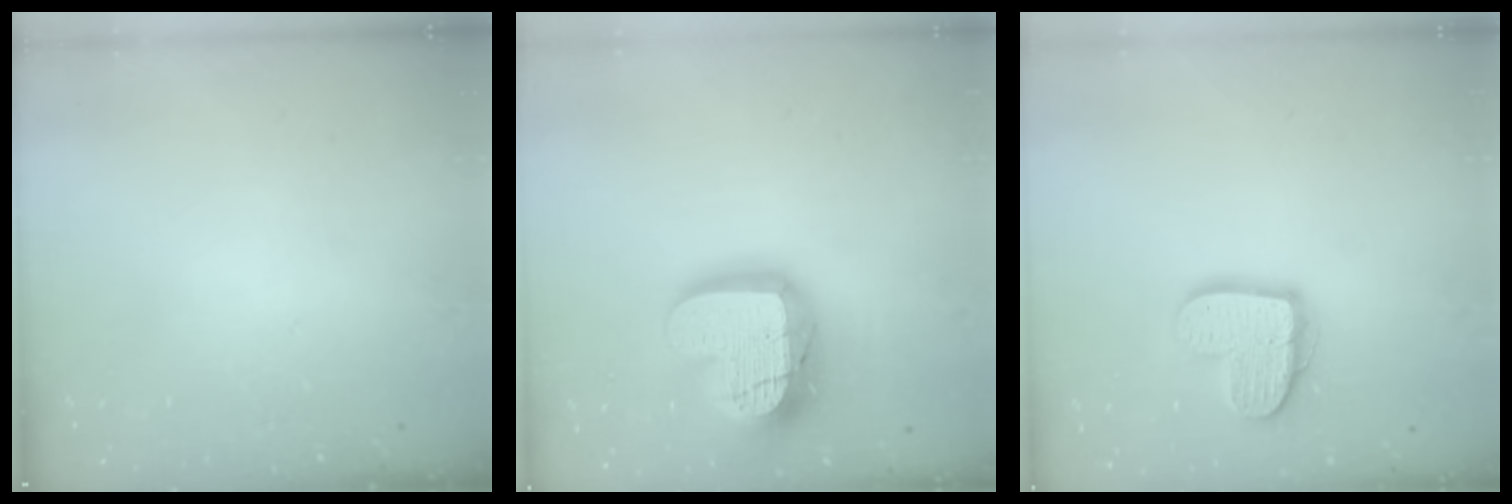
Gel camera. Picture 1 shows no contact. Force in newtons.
{"total": 21.4, "press": 21.3, "slide": 1.7}
{"total": 14.5, "press": 14.5, "slide": 1.0}